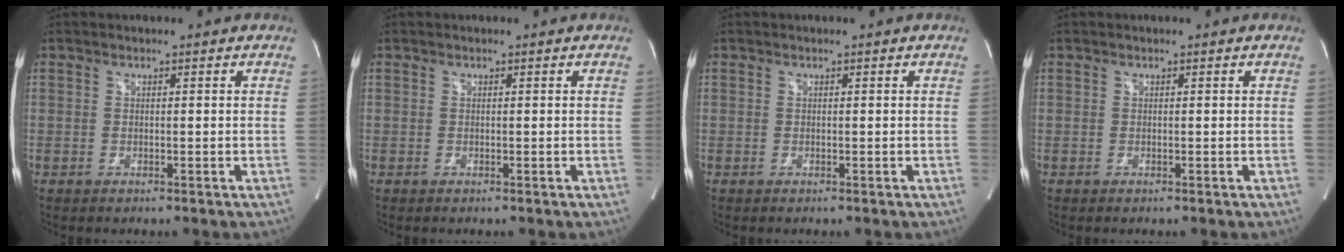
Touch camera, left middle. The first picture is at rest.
{"total": 0.0}
{"total": 0.0}
{"total": 0.0}